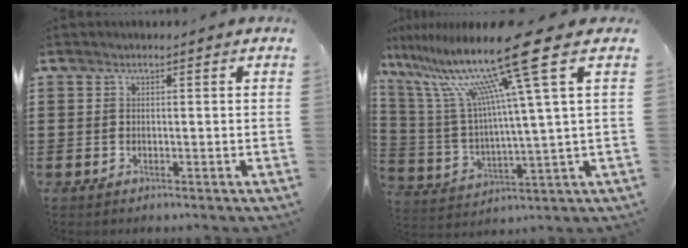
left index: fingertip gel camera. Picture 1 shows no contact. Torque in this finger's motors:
{"motor_torque": [1.15, 0.99, 1.05, 0.21]}